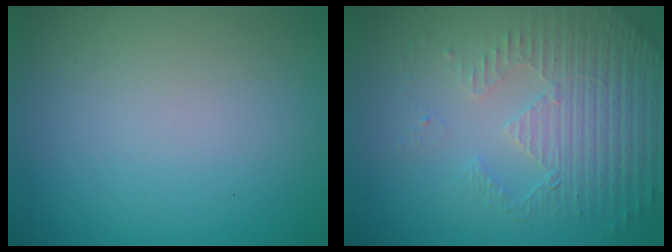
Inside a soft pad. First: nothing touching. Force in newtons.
{"total": 5.1, "press": 3.5, "slide": 3.8}